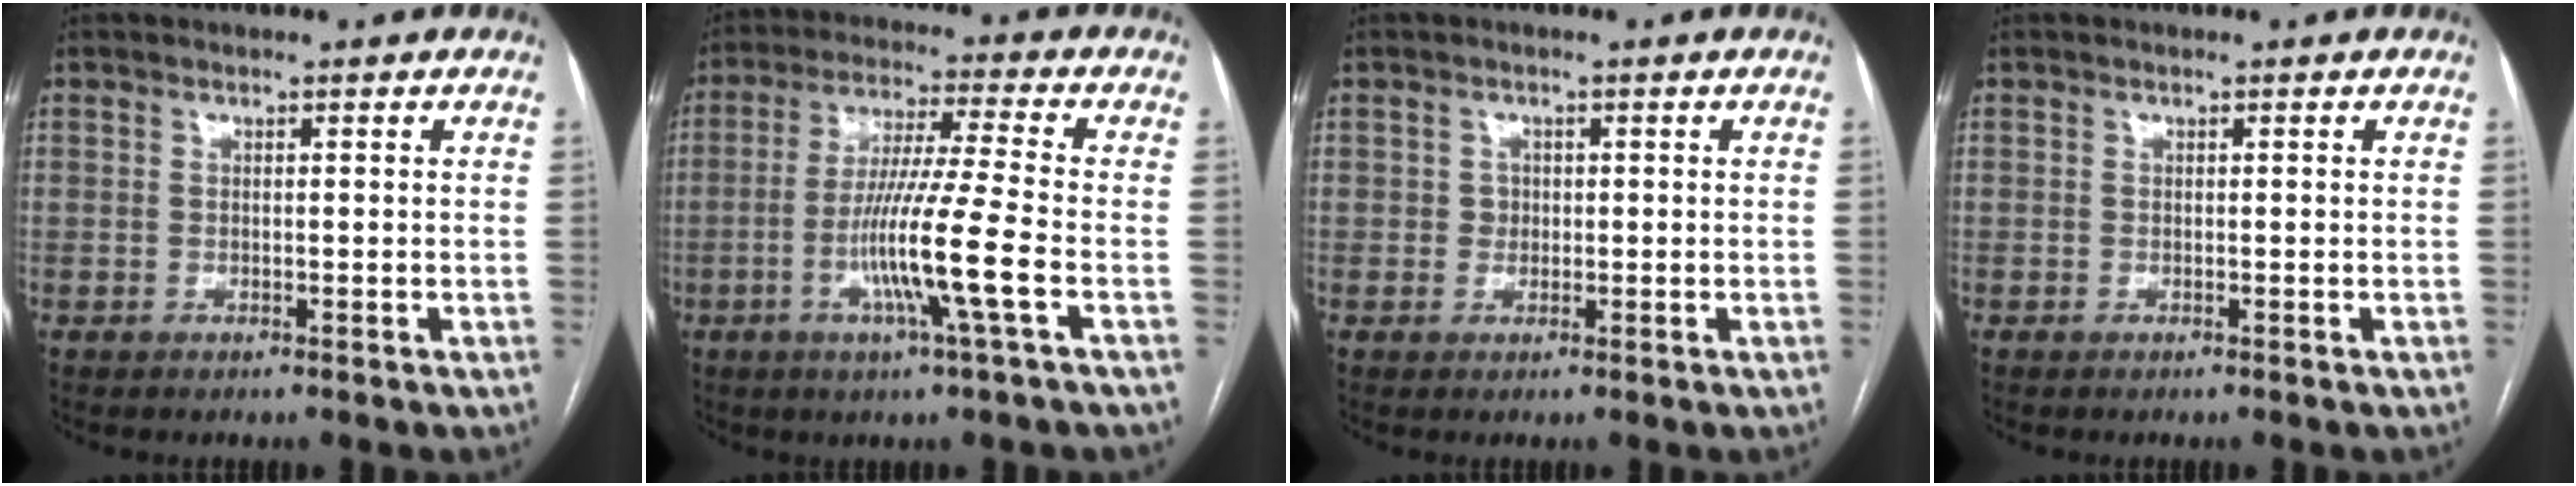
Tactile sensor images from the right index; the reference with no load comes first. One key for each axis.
{"total": 11.7, "fx": -3.6, "fy": -1.2, "fz": 11.1, "tx": -0.214, "ty": -0.013, "tz": -0.071}
{"total": 1.5, "fx": 0.1, "fy": 1.4, "fz": 0.5, "tx": -0.006, "ty": 0.002, "tz": 0.002}
{"total": 0.0}